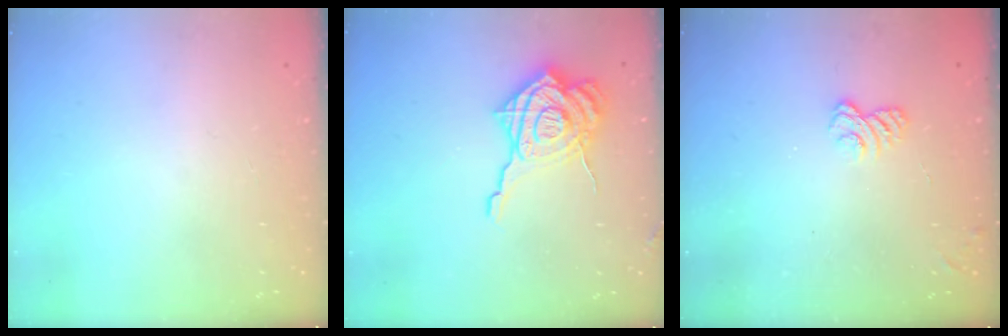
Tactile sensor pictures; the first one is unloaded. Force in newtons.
{"total": 21.6, "press": 21.5, "slide": 2.4}
{"total": 2.8, "press": 2.5, "slide": 1.4}